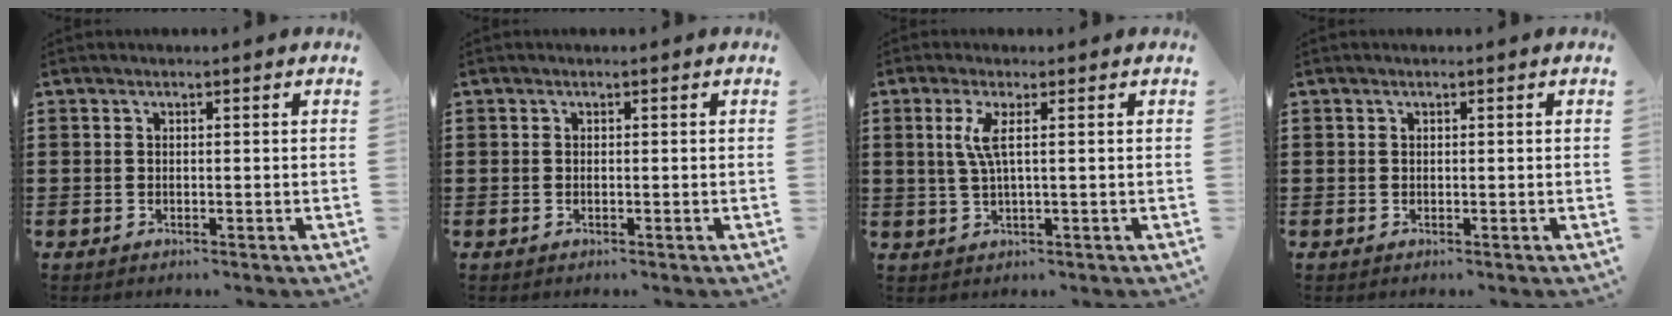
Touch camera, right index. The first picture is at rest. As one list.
[{"total": 0.0}, {"total": 3.9, "force": [0.7, 0.0, 3.8], "torque": [-0.081, -0.008, 0.008]}, {"total": 0.0}]